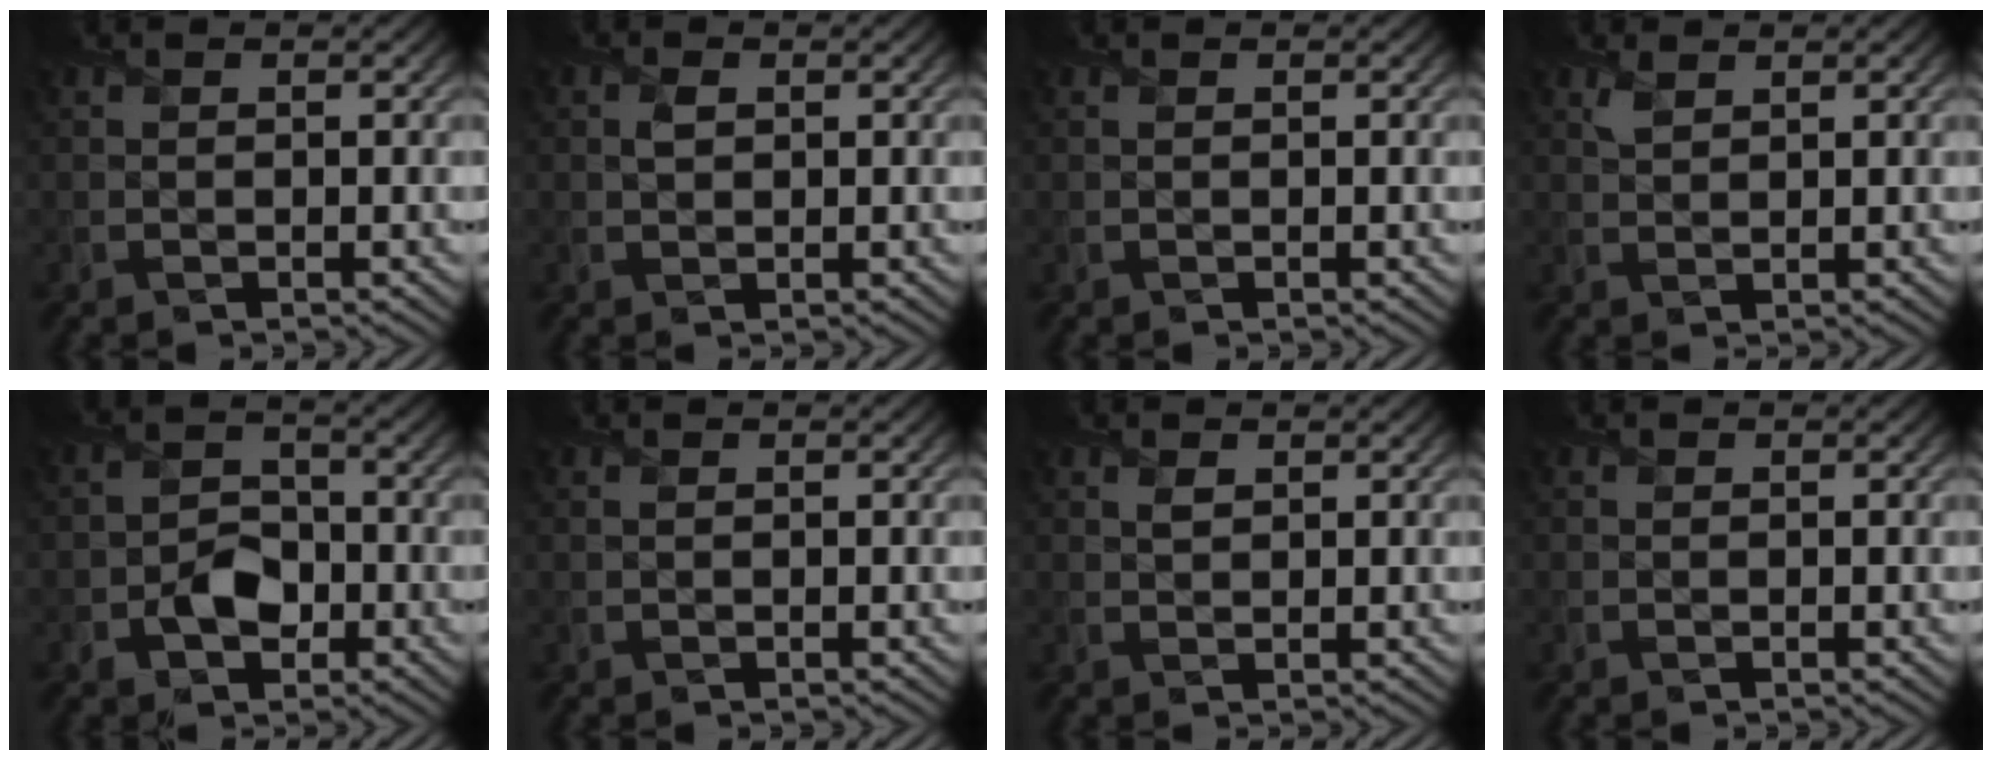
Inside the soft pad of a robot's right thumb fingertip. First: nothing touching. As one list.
[{"total": 1.1, "force": [0.3, 0.8, 0.7], "torque": [-0.018, -0.001, 0.006]}, {"total": 0.0}, {"total": 1.3, "force": [1.0, 0.6, 0.7], "torque": [-0.021, -0.001, 0.021]}, {"total": 4.2, "force": [-1.8, 3.1, 2.3], "torque": [-0.040, 0.000, -0.036]}, {"total": 0.0}, {"total": 0.9, "force": [0.6, 0.5, 0.4], "torque": [-0.011, -0.002, 0.011]}, {"total": 0.0}]